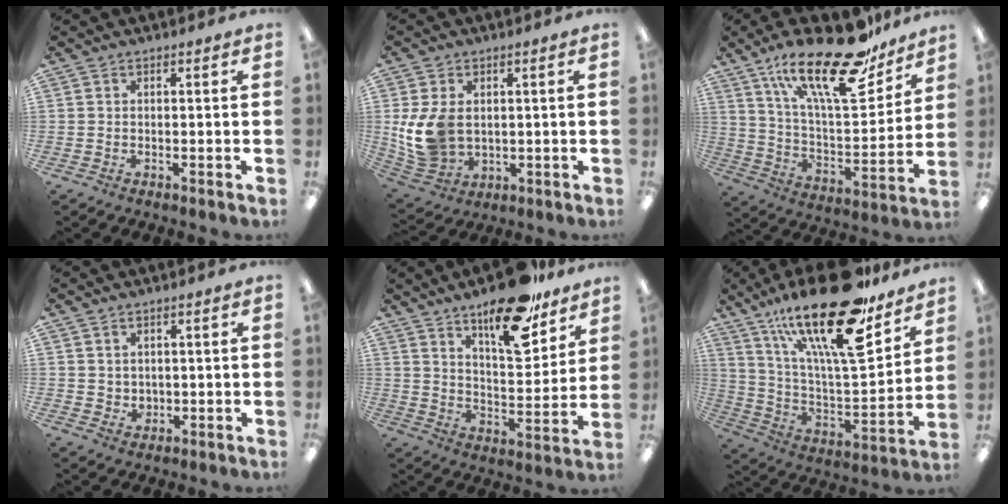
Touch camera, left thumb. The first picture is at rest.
{"total": 11.4, "force": [0.8, 8.4, 7.6], "torque": [-0.175, 0.004, 0.021]}
{"total": 26.7, "force": [17.7, 9.6, 17.5], "torque": [-0.275, -0.103, 0.298]}
{"total": 2.7, "force": [1.9, 1.9, 0.1], "torque": [0.001, -0.010, 0.034]}
{"total": 19.1, "force": [13.8, 7.2, 11.0], "torque": [-0.155, -0.086, 0.228]}
{"total": 27.5, "force": [18.2, 8.4, 18.7], "torque": [-0.308, -0.120, 0.301]}